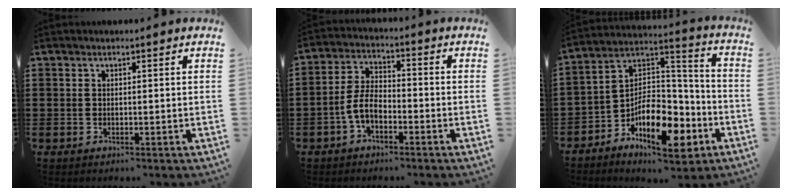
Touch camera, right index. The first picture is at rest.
{"total": 5.8, "force": [-2.5, 2.9, 4.3], "torque": [-0.110, 0.002, -0.055]}
{"total": 12.4, "force": [-6.1, 6.8, 8.4], "torque": [-0.132, 0.020, -0.109]}